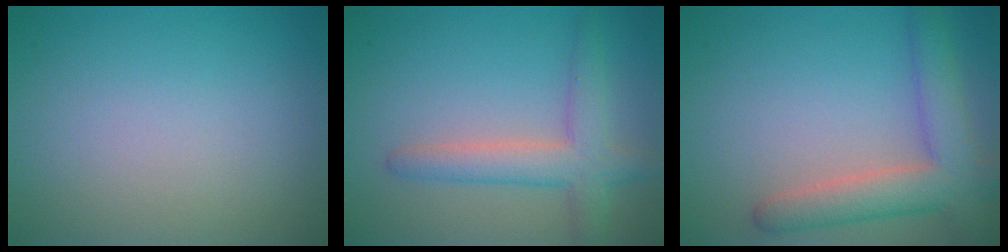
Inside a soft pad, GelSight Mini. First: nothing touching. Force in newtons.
{"total": 4.3, "press": 4.3, "slide": 0.1}
{"total": 5.8, "press": 5.7, "slide": 0.6}